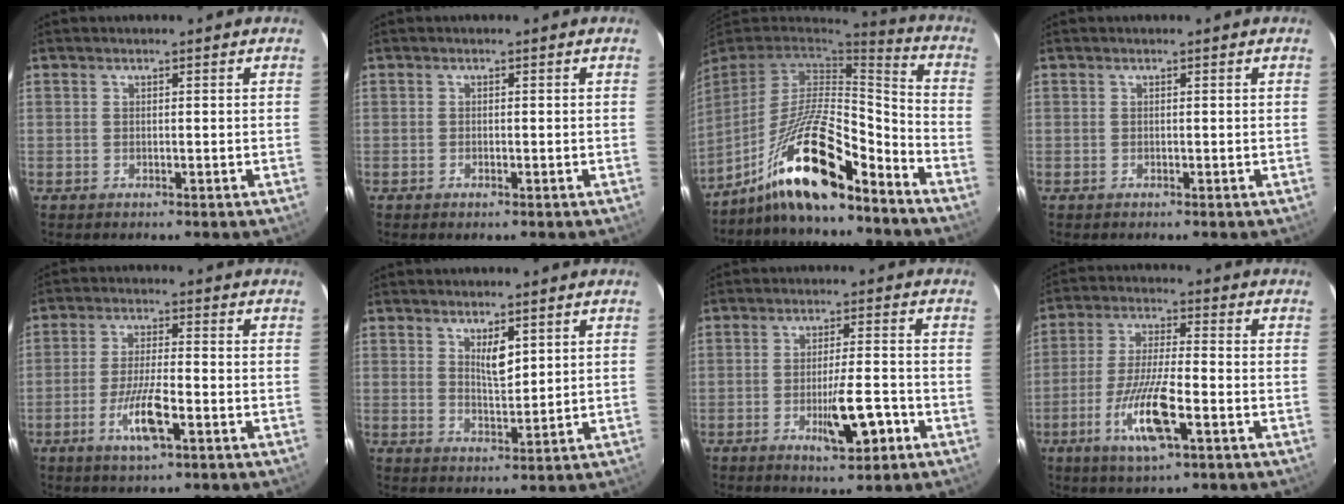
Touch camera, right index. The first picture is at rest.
{"total": 0.6, "force": [-0.4, 0.1, 0.4], "torque": [-0.008, -0.001, -0.004]}
{"total": 17.4, "force": [-12.6, 2.7, 11.7], "torque": [-0.231, 0.007, -0.228]}
{"total": 0.0}
{"total": 7.2, "force": [-3.0, 0.8, 6.5], "torque": [-0.127, -0.011, -0.054]}
{"total": 3.7, "force": [1.9, 1.1, 3.0], "torque": [-0.056, -0.006, 0.038]}
{"total": 7.1, "force": [-3.0, 1.1, 6.3], "torque": [-0.102, -0.006, -0.042]}
{"total": 10.8, "force": [-4.3, 1.2, 9.9], "torque": [-0.194, -0.017, -0.079]}